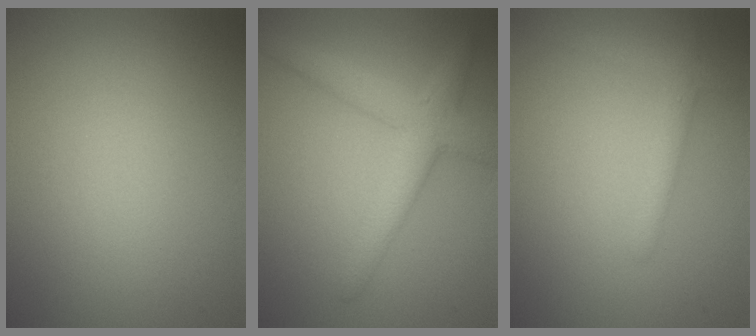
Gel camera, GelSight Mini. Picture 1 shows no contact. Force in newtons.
{"total": 4.4, "press": 4.4, "slide": 0.0}
{"total": 1.9, "press": 1.9, "slide": 0.1}